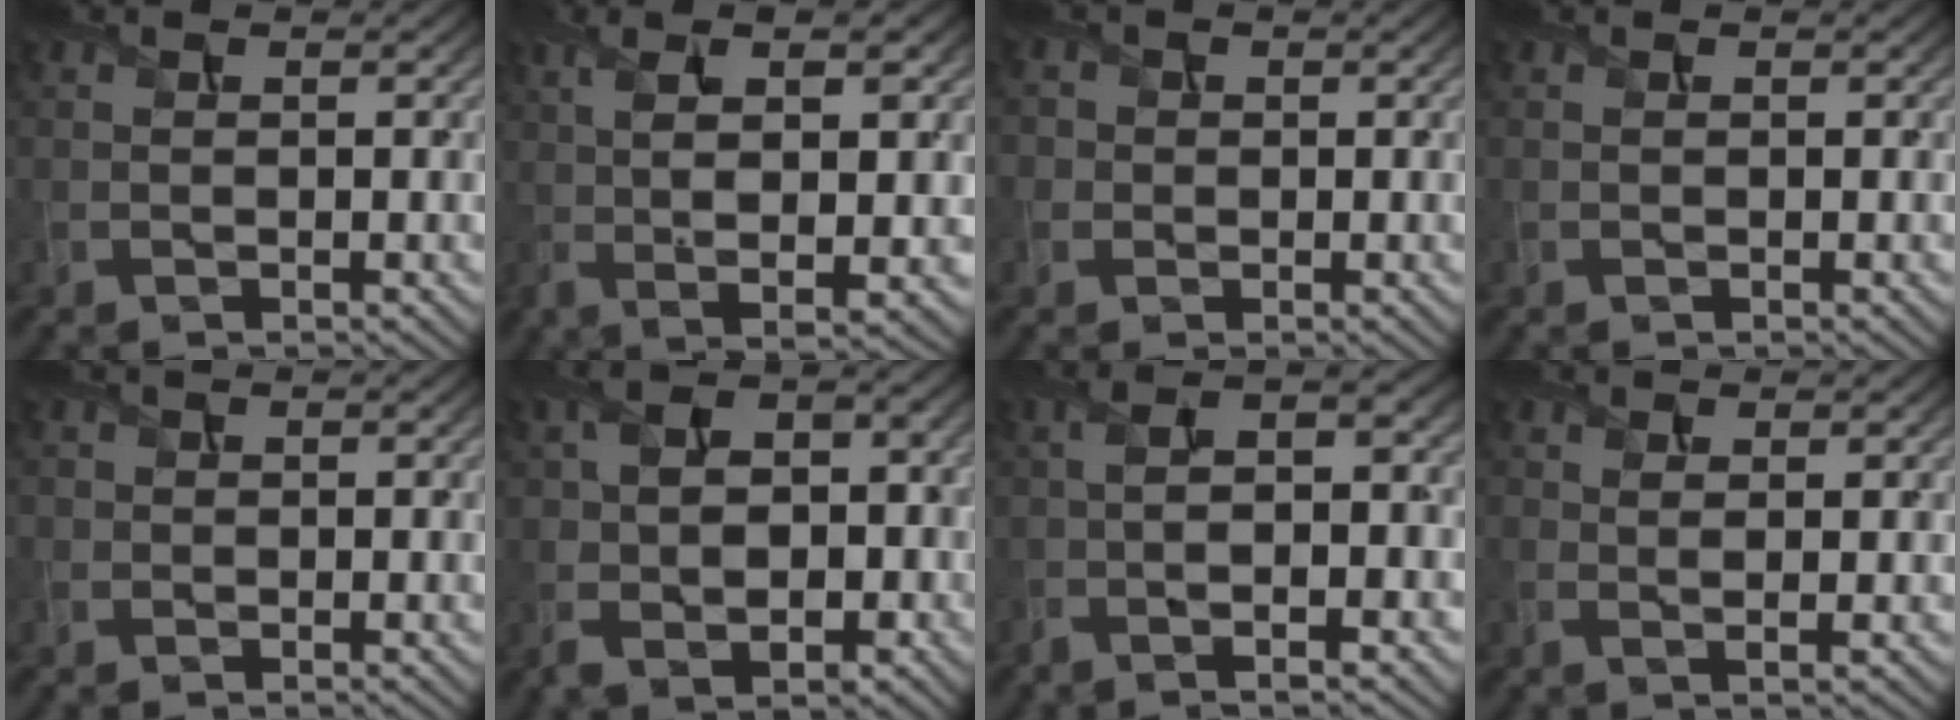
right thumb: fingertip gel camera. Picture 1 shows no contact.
{"total": 9.3, "force": [1.5, 2.5, 8.8], "torque": [-0.176, -0.002, 0.036]}
{"total": 2.0, "force": [0.1, 2.0, 0.3], "torque": [-0.008, 0.003, -0.012]}
{"total": 0.0}
{"total": 1.0, "force": [-0.2, 1.0, 0.1], "torque": [0.003, -0.003, -0.007]}
{"total": 8.6, "force": [-1.3, 5.6, 6.3], "torque": [-0.135, -0.023, -0.010]}
{"total": 8.4, "force": [-2.1, 2.6, 7.7], "torque": [-0.132, 0.000, -0.035]}
{"total": 1.6, "force": [0.4, 0.3, 1.6], "torque": [-0.035, 0.000, 0.006]}